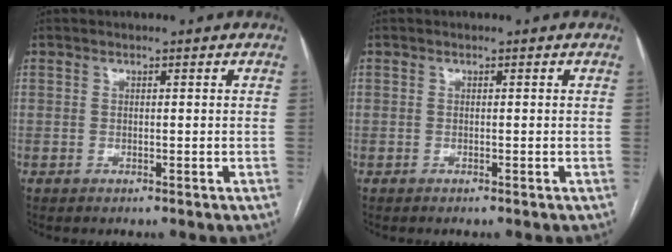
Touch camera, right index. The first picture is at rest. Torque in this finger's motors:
{"motor_torque": [0.02, 0.04, -0.17, -0.02]}